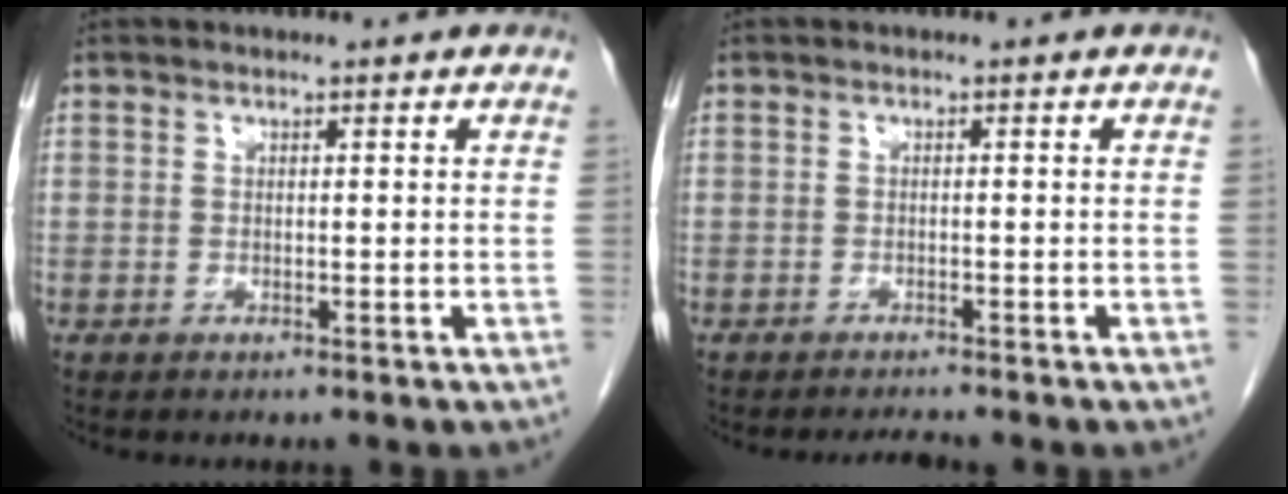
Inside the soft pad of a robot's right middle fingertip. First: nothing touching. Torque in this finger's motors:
{"motor_torque": [0.00, 0.02, -0.01, 0.00]}